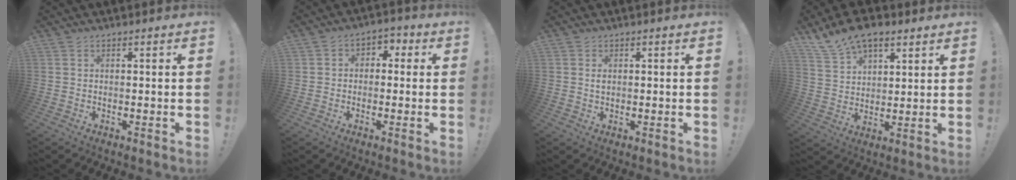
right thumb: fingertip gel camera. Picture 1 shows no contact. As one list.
[{"total": 4.1, "force": [-1.7, 3.3, 1.8], "torque": [-0.024, 0.020, -0.030]}, {"total": 0.9, "force": [0.1, 0.7, 0.5], "torque": [-0.006, 0.001, 0.001]}, {"total": 9.9, "force": [7.6, 4.7, 4.4], "torque": [-0.084, -0.042, 0.147]}]